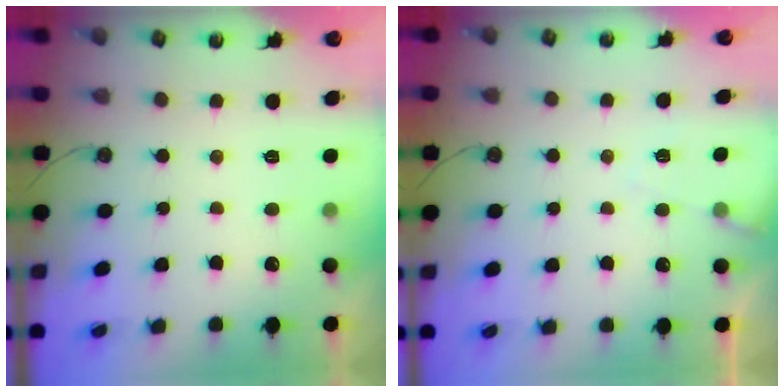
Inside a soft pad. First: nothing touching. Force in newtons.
{"total": 4.6, "press": 4.5, "slide": 0.6}